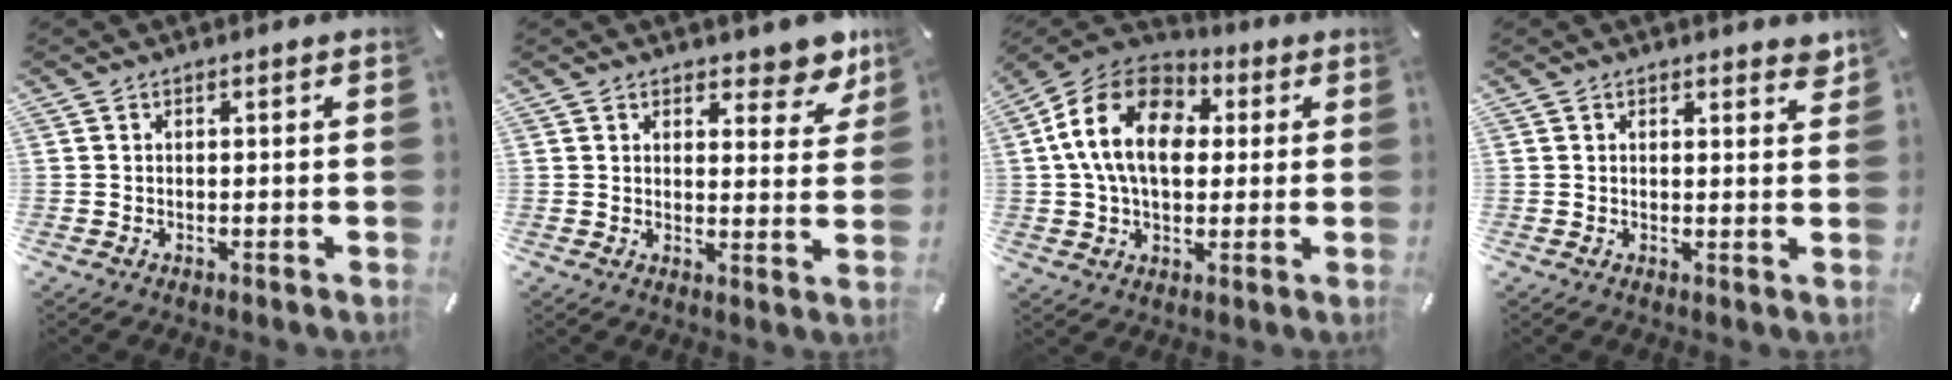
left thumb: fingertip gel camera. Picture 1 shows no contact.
{"total": 6.5, "force": [5.1, 3.3, 2.2], "torque": [-0.015, -0.042, 0.087]}
{"total": 16.1, "force": [2.7, 11.9, 10.6], "torque": [-0.229, 0.013, 0.047]}
{"total": 2.3, "force": [1.7, 0.9, 1.2], "torque": [-0.012, -0.007, 0.029]}